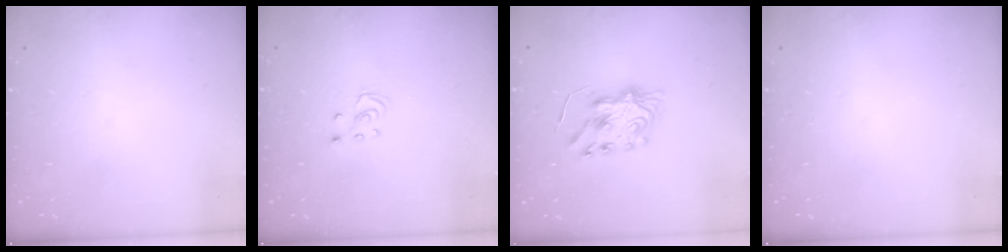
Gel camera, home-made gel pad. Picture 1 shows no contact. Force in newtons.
{"total": 2.5, "press": 2.5, "slide": 0.2}
{"total": 7.4, "press": 7.4, "slide": 0.2}
{"total": 0.0}